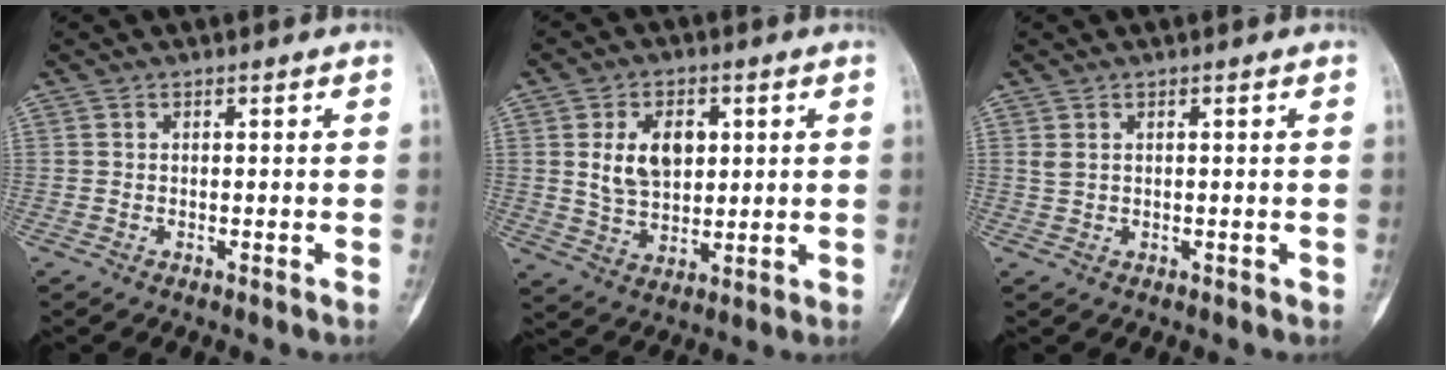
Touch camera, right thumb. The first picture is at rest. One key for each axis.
{"total": 10.2, "fx": 2.2, "fy": 7.0, "fz": 7.2, "tx": -0.092, "ty": -0.010, "tz": 0.047}
{"total": 1.2, "fx": 0.3, "fy": 0.9, "fz": 0.7, "tx": -0.011, "ty": 0.002, "tz": 0.011}